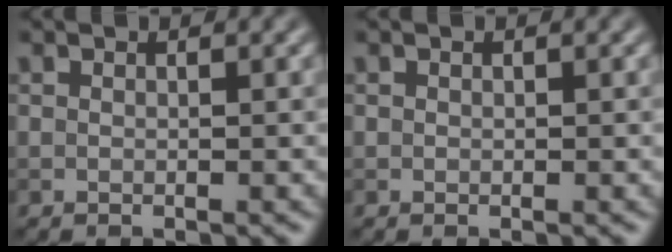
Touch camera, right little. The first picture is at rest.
{"total": 0.0}